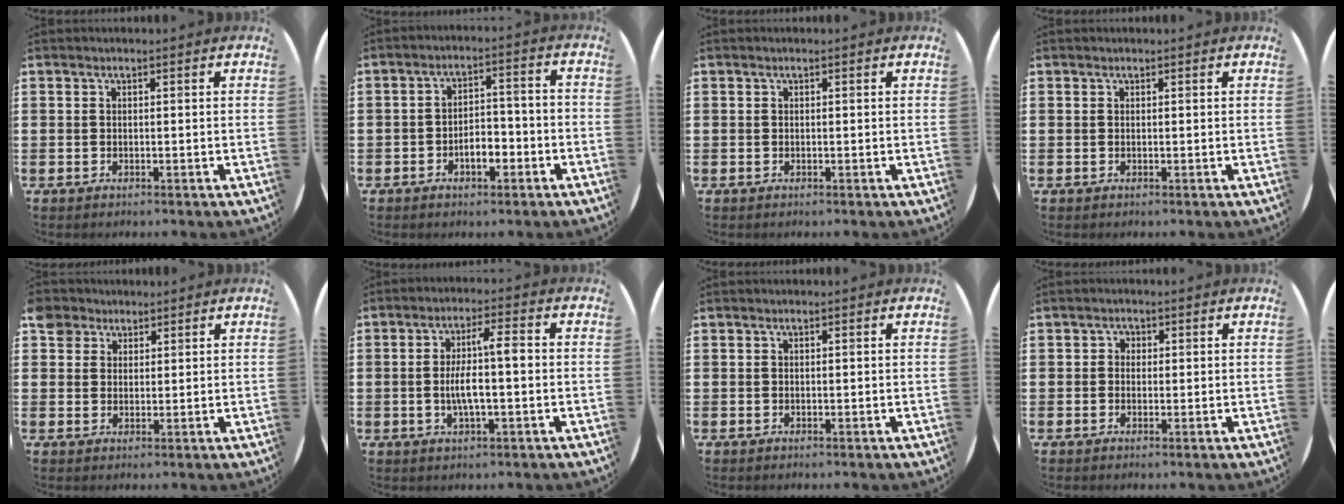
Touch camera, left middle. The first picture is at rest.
{"total": 4.0, "force": [-2.0, 2.0, 2.8], "torque": [-0.048, 0.008, -0.040]}
{"total": 0.0}
{"total": 0.0}
{"total": 3.9, "force": [2.9, 2.6, 0.4], "torque": [-0.013, 0.006, 0.057]}
{"total": 6.2, "force": [-0.6, 1.5, 6.0], "torque": [-0.112, 0.009, -0.016]}
{"total": 0.0}
{"total": 1.1, "force": [0.1, 1.1, 0.3], "torque": [0.000, 0.004, -0.001]}